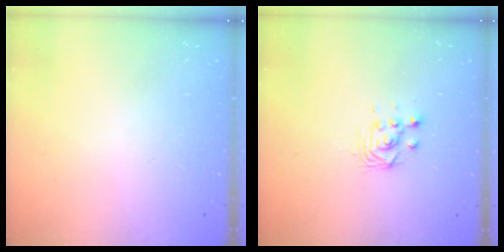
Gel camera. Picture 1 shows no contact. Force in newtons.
{"total": 3.0, "press": 3.0, "slide": 0.1}